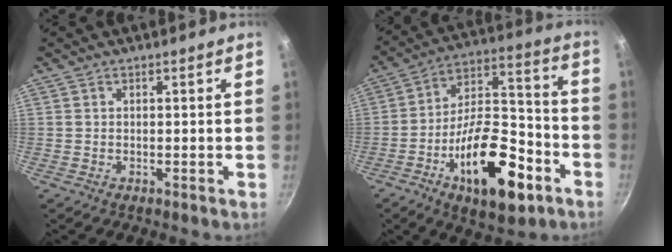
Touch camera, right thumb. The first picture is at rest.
{"total": 21.6, "force": [-9.5, 9.8, 16.8], "torque": [-0.236, 0.062, -0.149]}